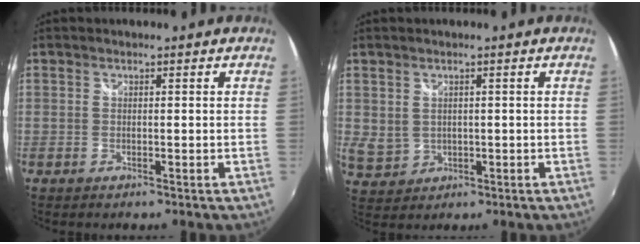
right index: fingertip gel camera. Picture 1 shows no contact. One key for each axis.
{"total": 4.2, "fx": 0.9, "fy": 3.6, "fz": 2.0, "tx": -0.036, "ty": -0.001, "tz": 0.031}